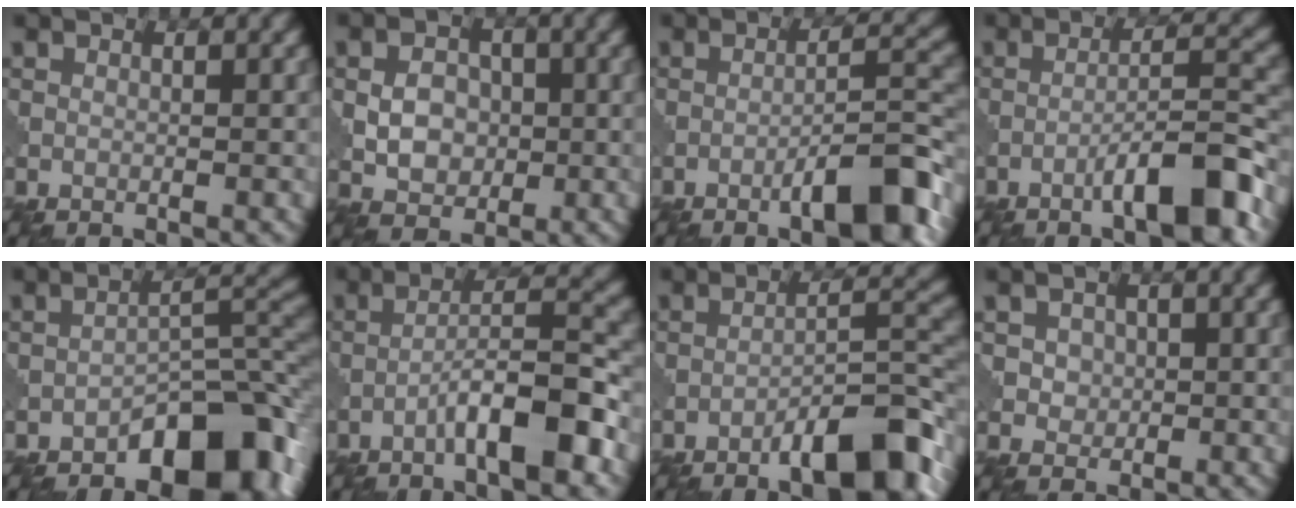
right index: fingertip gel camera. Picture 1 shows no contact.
{"total": 3.9, "force": [-0.3, 3.1, 2.3], "torque": [-0.035, 0.002, -0.007]}
{"total": 7.5, "force": [-4.3, 1.5, 5.9], "torque": [-0.086, 0.017, -0.066]}
{"total": 7.0, "force": [-4.0, 1.0, 5.6], "torque": [-0.084, 0.017, -0.067]}
{"total": 9.3, "force": [-5.6, 4.0, 6.2], "torque": [-0.068, 0.016, -0.092]}
{"total": 6.9, "force": [-3.4, 1.2, 6.0], "torque": [-0.093, 0.024, -0.060]}
{"total": 8.6, "force": [-5.4, 2.2, 6.3], "torque": [-0.091, 0.015, -0.086]}
{"total": 2.4, "force": [0.6, 2.1, 1.0], "torque": [-0.017, 0.000, 0.016]}